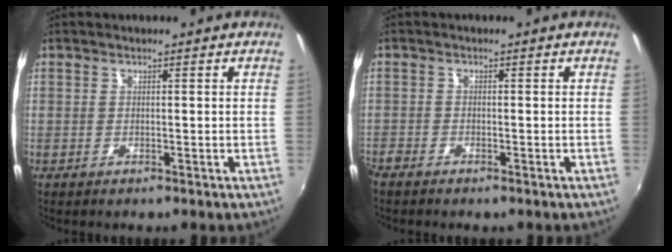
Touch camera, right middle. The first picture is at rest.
{"total": 2.6, "force": [-2.2, 1.1, 0.7], "torque": [-0.020, -0.010, -0.042]}